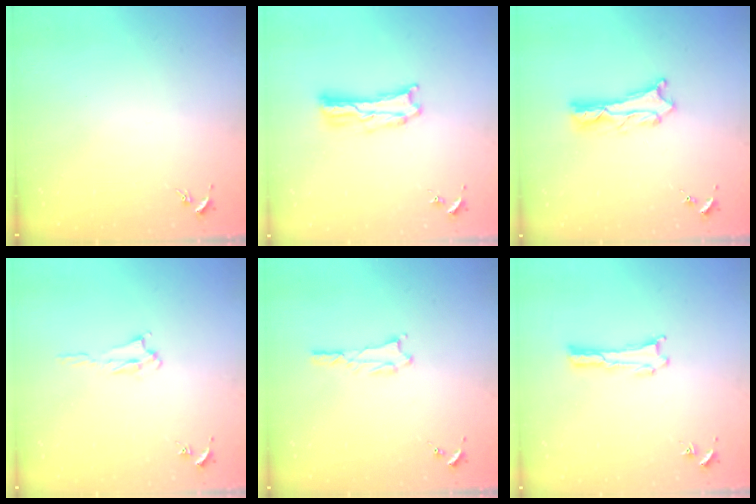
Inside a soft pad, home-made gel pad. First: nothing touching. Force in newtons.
{"total": 1.6, "press": 1.6, "slide": 0.3}
{"total": 2.0, "press": 2.0, "slide": 0.2}
{"total": 2.1, "press": 2.0, "slide": 0.3}
{"total": 1.0, "press": 1.0, "slide": 0.1}
{"total": 0.0}